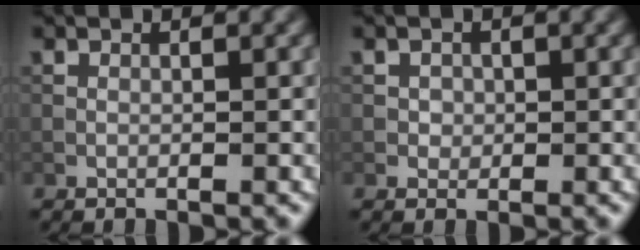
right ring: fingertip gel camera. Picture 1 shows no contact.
{"total": 1.0, "force": [0.1, 1.0, 0.3], "torque": [0.003, -0.002, 0.003]}